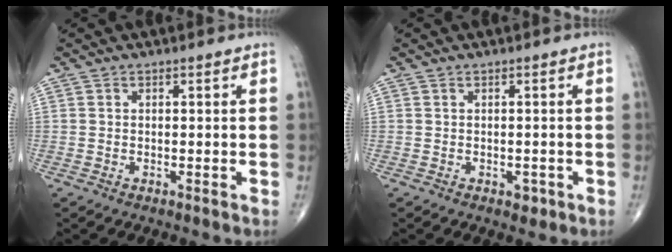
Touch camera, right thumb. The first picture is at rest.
{"total": 1.5, "force": [-0.5, 1.1, 0.9], "torque": [-0.006, 0.000, -0.004]}